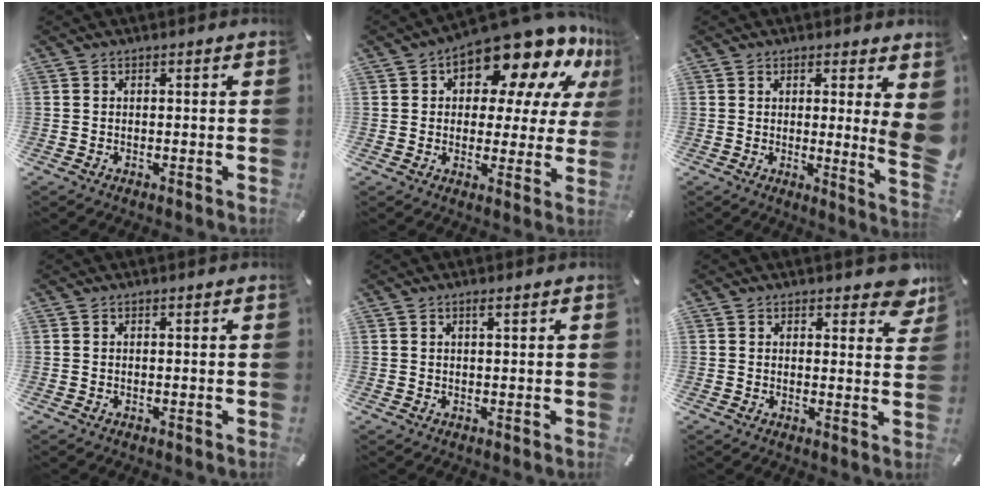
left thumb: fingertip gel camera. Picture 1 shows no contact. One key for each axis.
{"total": 16.6, "fx": 11.4, "fy": 7.6, "fz": 9.3, "tx": -0.142, "ty": -0.087, "tz": 0.193}
{"total": 8.2, "fx": 1.8, "fy": 0.1, "fz": 8.0, "tx": -0.109, "ty": -0.040, "tz": 0.029}
{"total": 0.0}
{"total": 0.9, "fx": 0.6, "fy": 0.2, "fz": 0.7, "tx": -0.015, "ty": 0.000, "tz": 0.010}
{"total": 5.1, "fx": 3.6, "fy": 2.8, "fz": 2.4, "tx": -0.017, "ty": -0.019, "tz": 0.059}